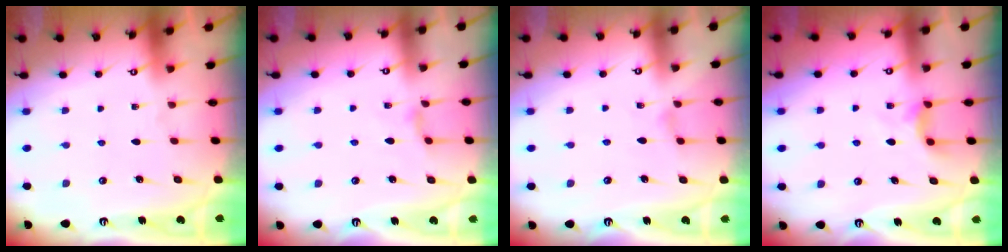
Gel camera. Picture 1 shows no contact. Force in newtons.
{"total": 2.7, "press": 2.6, "slide": 0.5}
{"total": 1.8, "press": 1.8, "slide": 0.3}
{"total": 4.0, "press": 4.0, "slide": 0.2}